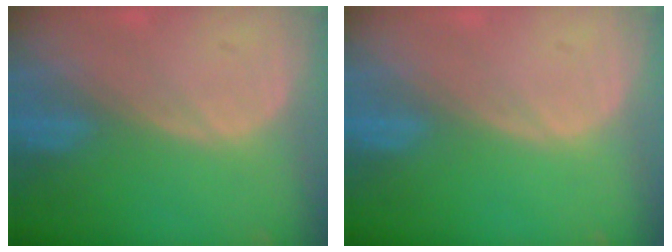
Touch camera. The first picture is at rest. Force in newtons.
{"total": 0.0}